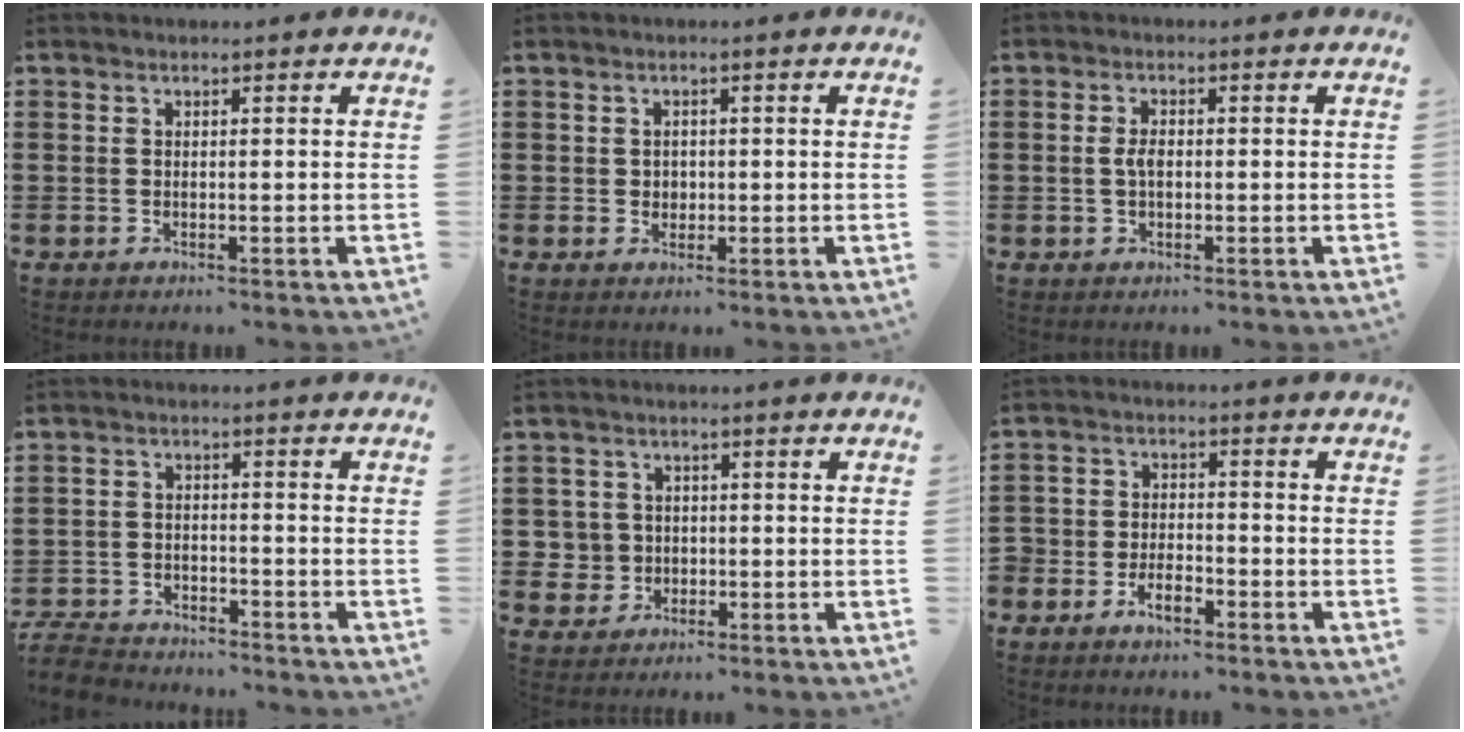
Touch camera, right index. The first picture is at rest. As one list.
[{"total": 1.4, "force": [0.2, 1.4, 0.4], "torque": [-0.012, 0.008, 0.001]}, {"total": 2.4, "force": [-0.1, 1.0, 2.2], "torque": [-0.052, -0.003, -0.004]}, {"total": 5.0, "force": [-4.9, 1.0, 0.7], "torque": [-0.030, 0.001, -0.104]}, {"total": 3.9, "force": [-0.7, 3.8, 0.7], "torque": [-0.038, 0.007, -0.018]}, {"total": 4.1, "force": [-3.3, 1.9, 1.5], "torque": [-0.036, 0.007, -0.067]}]